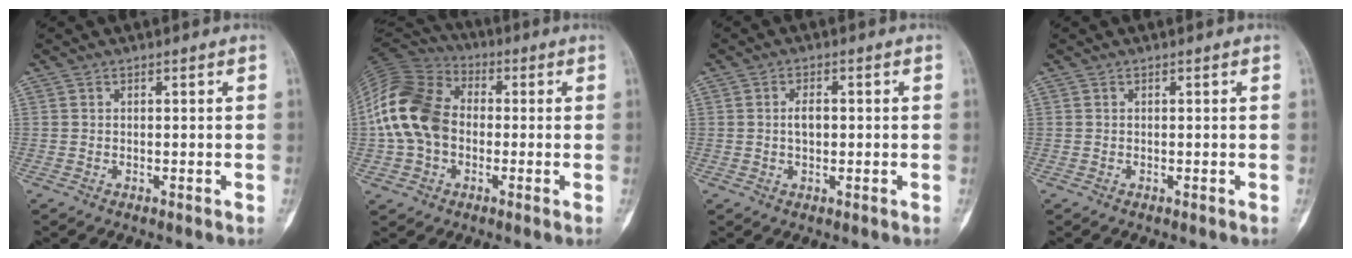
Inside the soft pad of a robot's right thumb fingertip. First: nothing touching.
{"total": 16.4, "force": [-0.7, 12.3, 10.9], "torque": [-0.209, 0.032, -0.023]}
{"total": 3.4, "force": [0.2, 1.7, 2.9], "torque": [-0.050, 0.001, 0.003]}
{"total": 0.0}